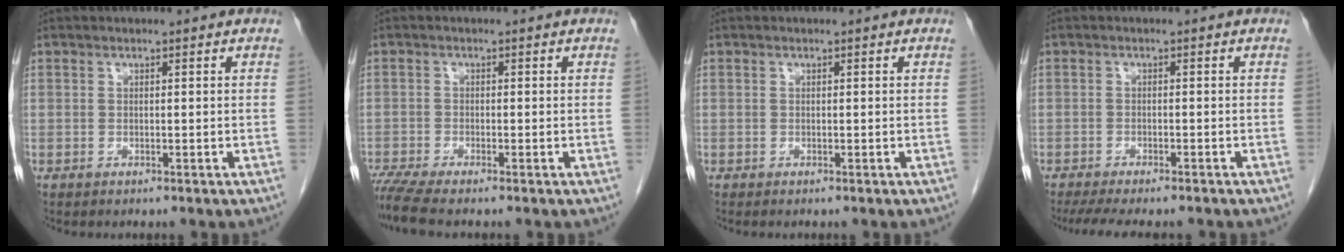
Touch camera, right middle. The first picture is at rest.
{"total": 4.4, "force": [-3.8, -0.5, 2.2], "torque": [-0.041, -0.013, -0.072]}
{"total": 0.0}
{"total": 10.1, "force": [-8.7, 2.0, 4.8], "torque": [-0.070, -0.011, -0.122]}